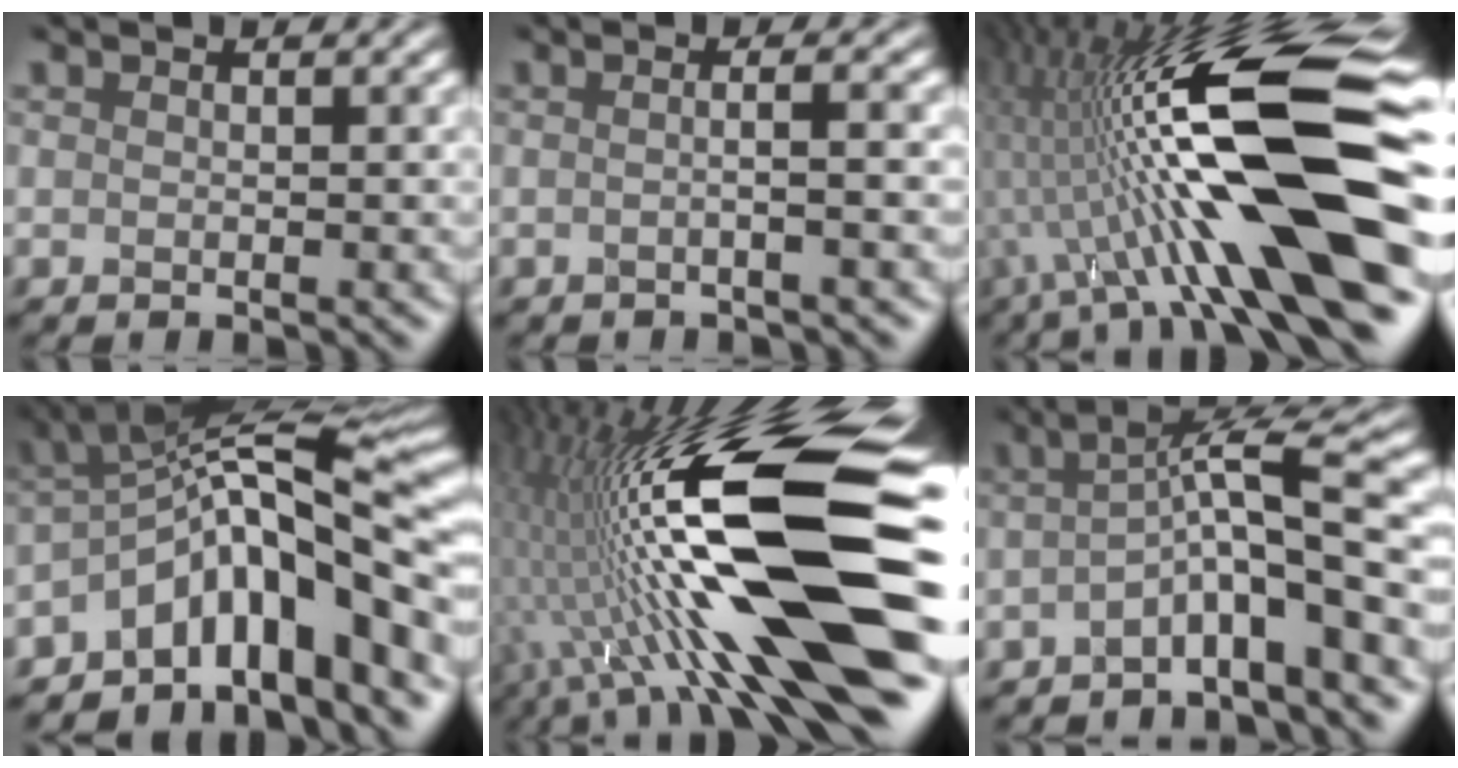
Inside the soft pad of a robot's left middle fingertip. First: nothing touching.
{"total": 1.7, "force": [-0.6, 0.2, 1.6], "torque": [-0.013, 0.002, -0.008]}
{"total": 14.2, "force": [-1.7, 3.2, 13.7], "torque": [-0.242, 0.020, -0.015]}
{"total": 11.1, "force": [-4.4, 2.8, 9.8], "torque": [-0.149, 0.031, -0.049]}
{"total": 15.5, "force": [-0.2, 3.8, 15.0], "torque": [-0.273, 0.016, 0.013]}
{"total": 6.7, "force": [-2.3, 0.6, 6.3], "torque": [-0.100, 0.031, -0.035]}